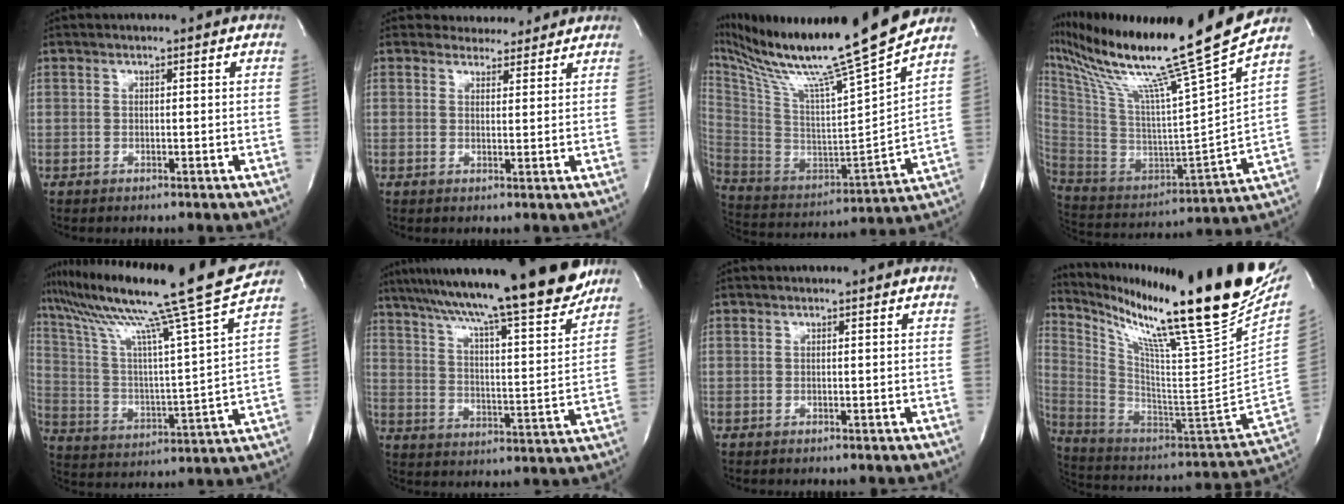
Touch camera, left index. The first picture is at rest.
{"total": 3.7, "force": [3.4, 1.6, -0.1], "torque": [0.005, 0.000, 0.040]}
{"total": 27.1, "force": [21.9, -1.2, 16.0], "torque": [-0.298, -0.049, 0.357]}
{"total": 27.4, "force": [21.3, -2.9, 17.1], "torque": [-0.312, -0.062, 0.350]}
{"total": 23.8, "force": [19.0, -2.6, 14.0], "torque": [-0.242, -0.031, 0.292]}
{"total": 22.9, "force": [18.9, 0.9, 12.9], "torque": [-0.210, -0.008, 0.281]}
{"total": 0.0}
{"total": 28.2, "force": [20.8, -0.6, 19.1], "torque": [-0.325, -0.074, 0.325]}